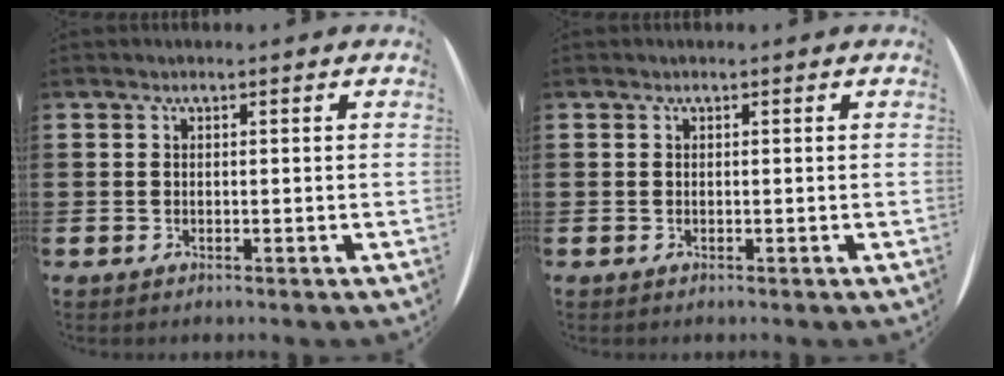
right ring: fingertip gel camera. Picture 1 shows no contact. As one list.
[{"total": 0.0}]